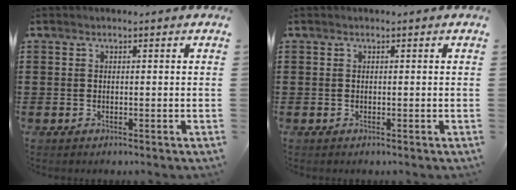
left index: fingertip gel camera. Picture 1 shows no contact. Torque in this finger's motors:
{"motor_torque": [0.00, 0.01, 0.00, -0.01]}